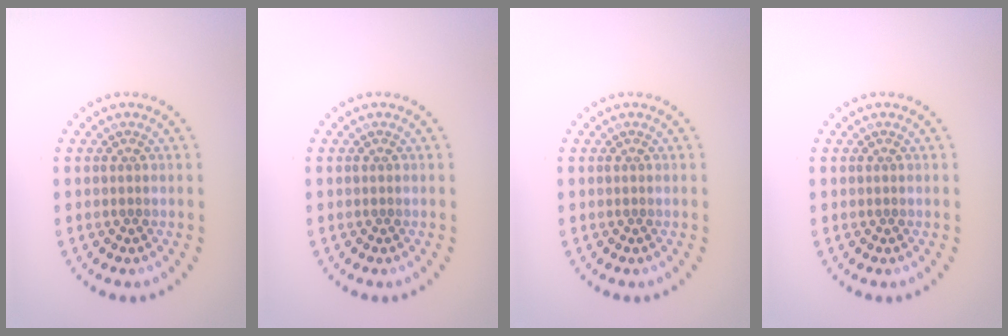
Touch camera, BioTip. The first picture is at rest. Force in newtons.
{"total": 0.0}
{"total": 0.0}
{"total": 0.0}